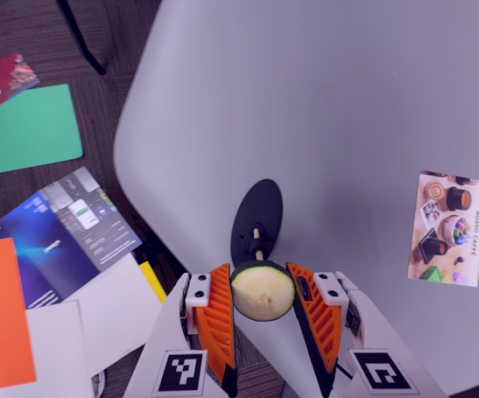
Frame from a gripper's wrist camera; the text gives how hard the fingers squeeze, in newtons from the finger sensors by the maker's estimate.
{"total": 9.1, "left": 9.2, "right": 9.0}